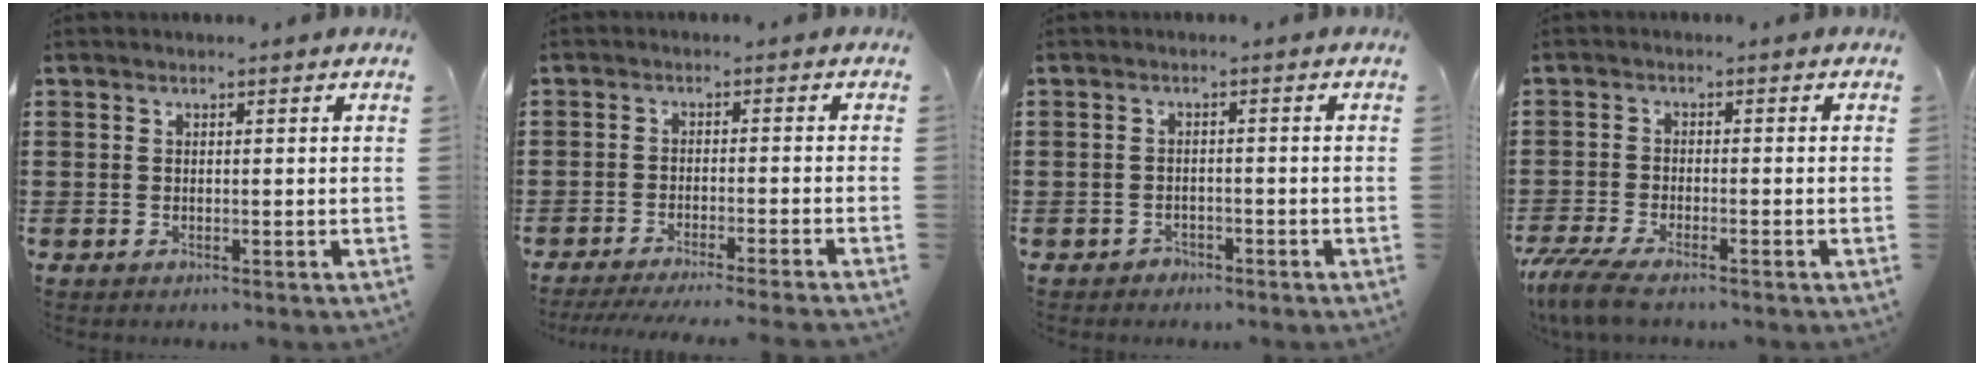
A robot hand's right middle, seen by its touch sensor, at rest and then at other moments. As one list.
[{"total": 2.9, "force": [-2.6, -0.4, 1.2], "torque": [-0.020, -0.004, -0.052]}, {"total": 1.3, "force": [-1.2, 0.6, -0.1], "torque": [-0.004, 0.002, -0.028]}, {"total": 4.3, "force": [-3.6, 0.4, 2.3], "torque": [-0.073, -0.021, -0.078]}]